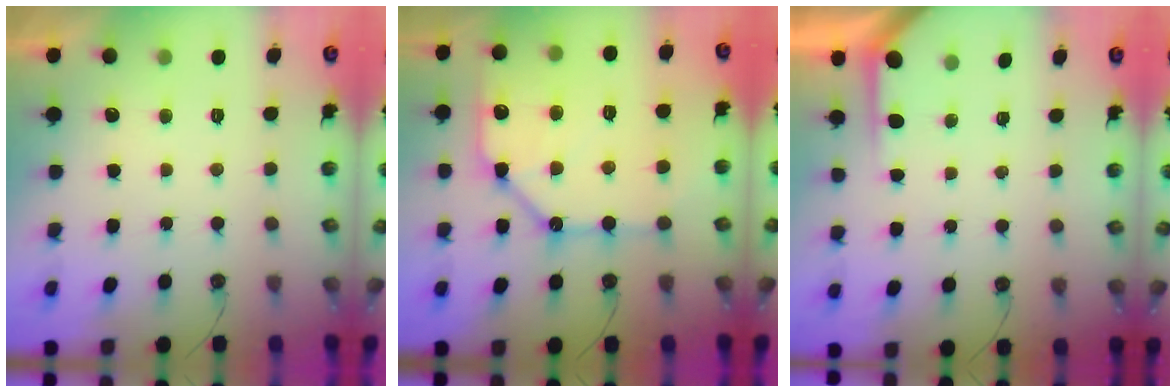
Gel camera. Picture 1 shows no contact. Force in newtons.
{"total": 15.7, "press": 15.6, "slide": 1.7}
{"total": 2.2, "press": 2.2, "slide": 0.3}